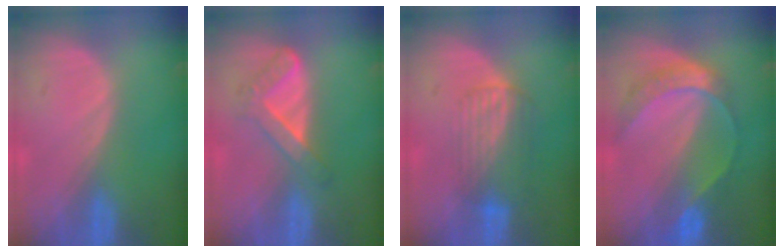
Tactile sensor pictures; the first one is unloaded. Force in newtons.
{"total": 5.6, "press": 4.8, "slide": 2.9}
{"total": 6.8, "press": 5.7, "slide": 3.7}
{"total": 7.4, "press": 6.2, "slide": 4.0}